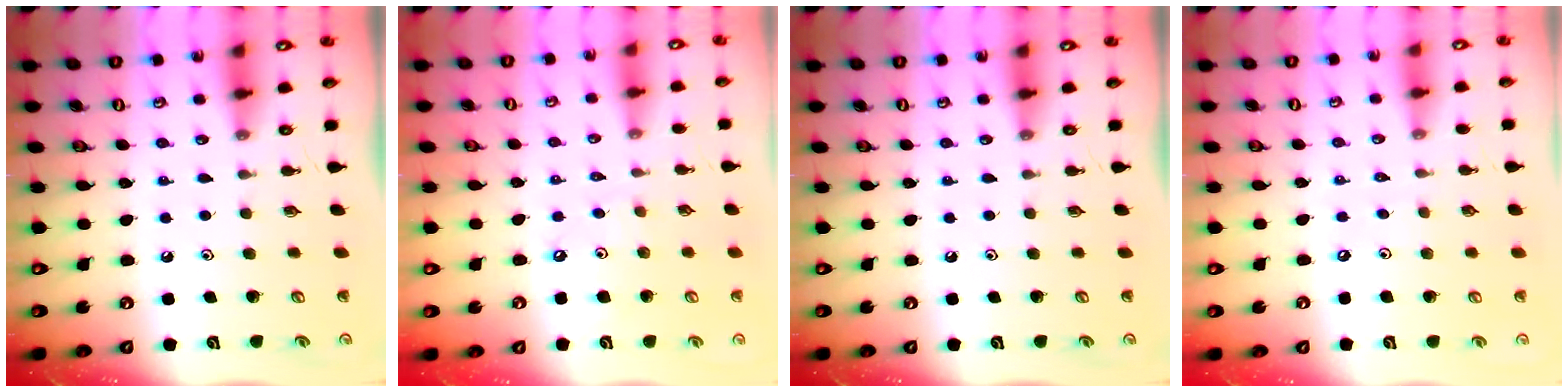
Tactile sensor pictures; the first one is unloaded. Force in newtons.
{"total": 3.5, "press": 3.5, "slide": 0.3}
{"total": 0.0}
{"total": 1.9, "press": 1.9, "slide": 0.4}